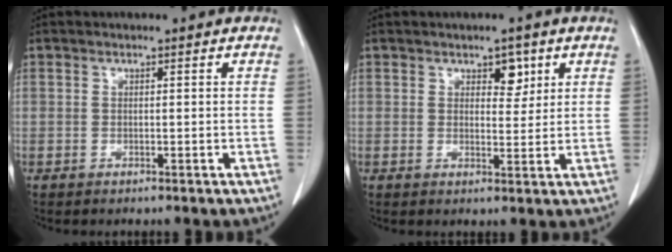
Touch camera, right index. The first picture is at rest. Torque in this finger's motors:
{"motor_torque": [0.08, 0.07, 0.00, 0.00]}